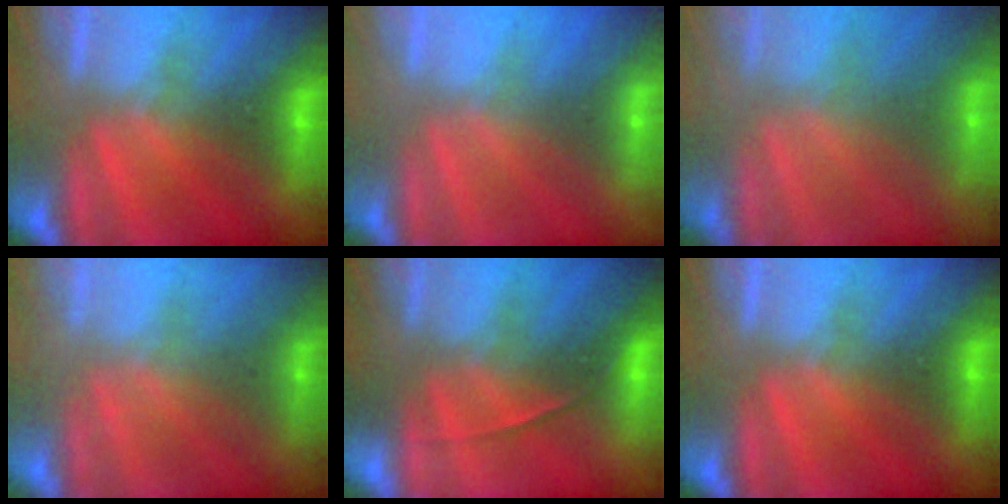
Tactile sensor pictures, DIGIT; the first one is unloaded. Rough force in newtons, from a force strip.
{"total": 2.9}
{"total": 2.0}
{"total": 2.4}
{"total": 1.8}
{"total": 0.0}